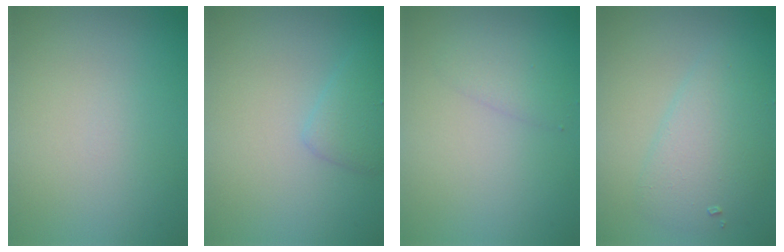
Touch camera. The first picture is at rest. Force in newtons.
{"total": 1.8, "press": 1.8, "slide": 0.2}
{"total": 1.5, "press": 1.5, "slide": 0.1}
{"total": 3.8, "press": 3.8, "slide": 0.1}